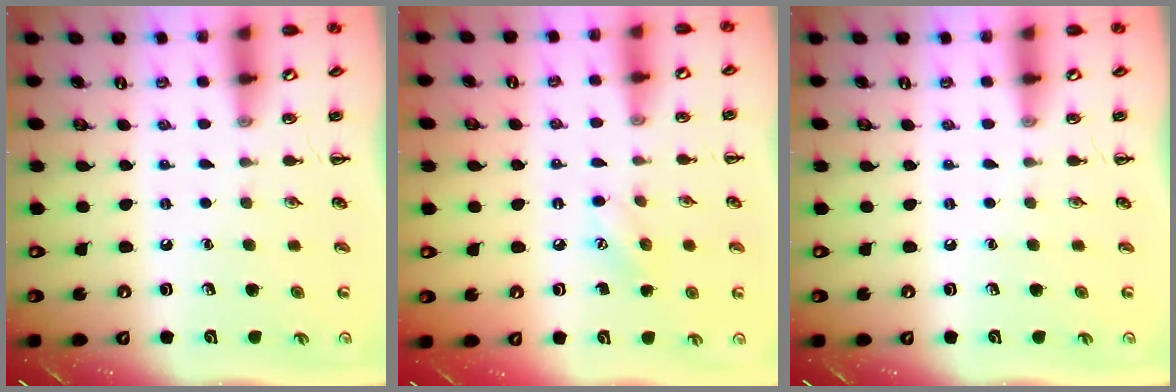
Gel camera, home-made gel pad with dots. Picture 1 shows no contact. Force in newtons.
{"total": 6.4, "press": 6.2, "slide": 1.6}
{"total": 0.0}